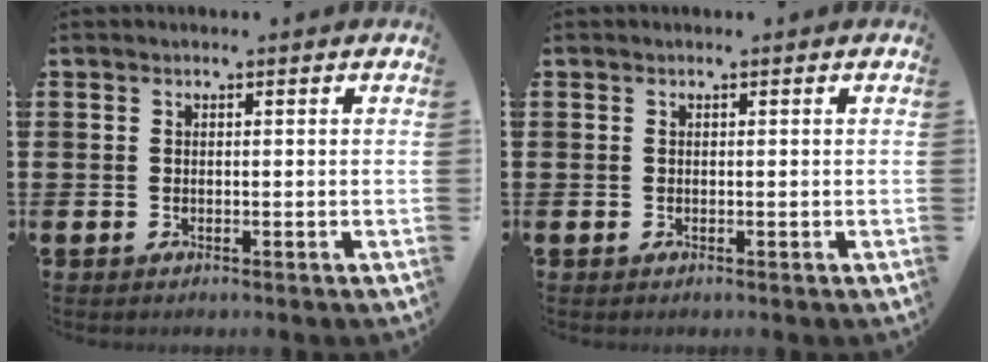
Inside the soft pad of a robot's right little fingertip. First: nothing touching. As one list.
[{"total": 0.0}]